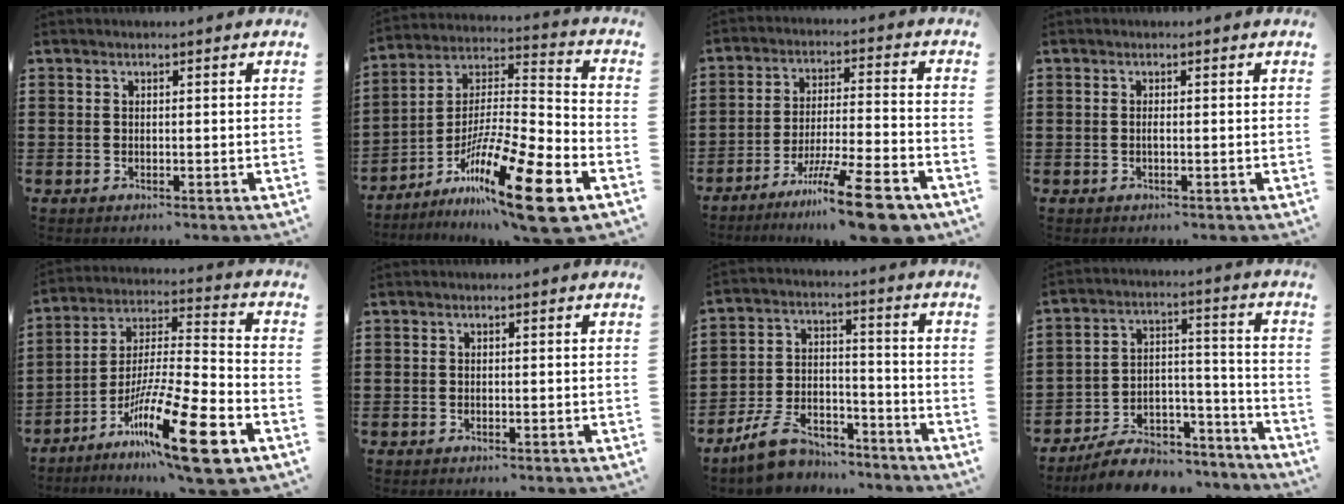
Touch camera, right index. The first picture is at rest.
{"total": 19.1, "force": [-11.6, 2.0, 15.0], "torque": [-0.270, 0.030, -0.200]}
{"total": 13.7, "force": [-9.8, 1.3, 9.5], "torque": [-0.156, 0.025, -0.171]}
{"total": 0.6, "force": [-0.2, -0.1, 0.6], "torque": [-0.012, -0.004, -0.003]}
{"total": 18.3, "force": [-10.9, 2.3, 14.6], "torque": [-0.264, 0.030, -0.184]}
{"total": 0.0}
{"total": 7.8, "force": [-6.8, 3.1, 2.4], "torque": [-0.059, 0.023, -0.133]}
{"total": 7.3, "force": [-6.2, 2.9, 2.4], "torque": [-0.041, 0.018, -0.115]}